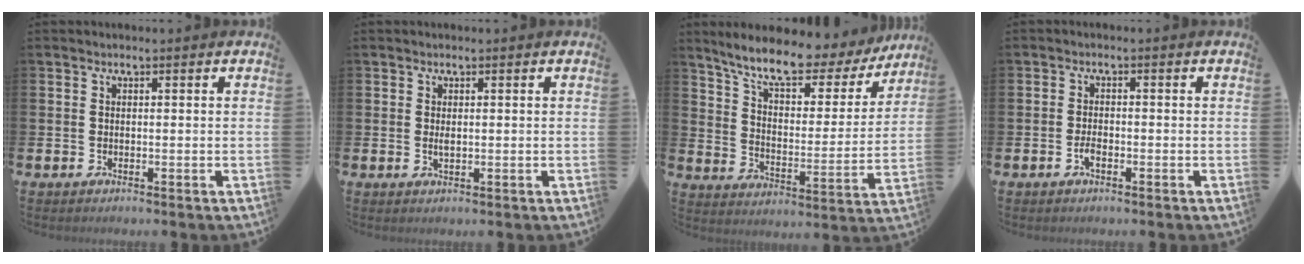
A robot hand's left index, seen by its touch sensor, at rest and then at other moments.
{"total": 1.0, "force": [0.2, 0.3, 0.9], "torque": [-0.013, 0.001, 0.002]}
{"total": 9.7, "force": [8.2, 2.4, 4.6], "torque": [-0.117, -0.052, 0.135]}
{"total": 1.7, "force": [-0.8, 0.7, 1.3], "torque": [-0.028, 0.002, -0.015]}